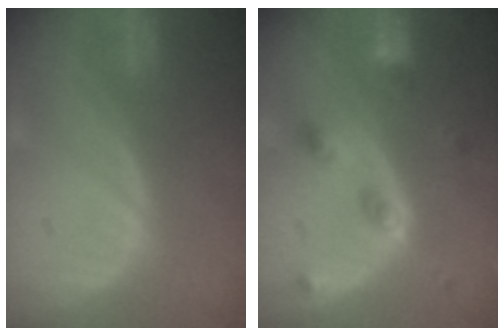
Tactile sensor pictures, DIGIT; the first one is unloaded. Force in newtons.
{"total": 5.1, "press": 4.5, "slide": 2.3}